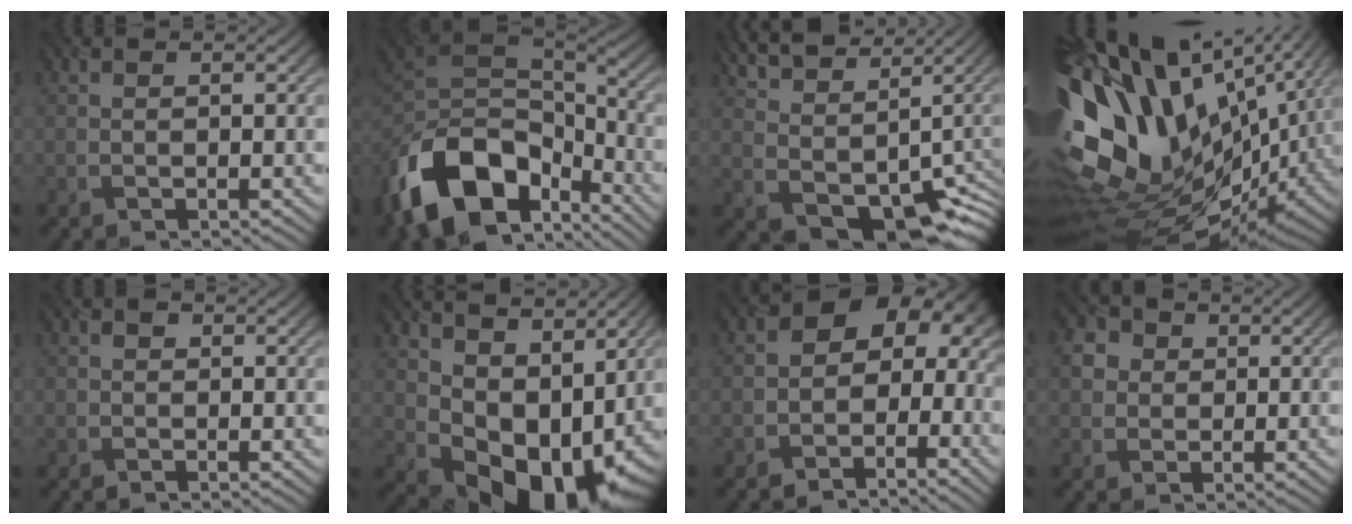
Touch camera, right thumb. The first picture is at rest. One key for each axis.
{"total": 17.4, "fx": -8.7, "fy": 10.4, "fz": 11.0, "tx": -0.277, "ty": -0.040, "tz": -0.134}
{"total": 13.2, "fx": 5.0, "fy": 8.1, "fz": 9.1, "tx": -0.176, "ty": 0.000, "tz": 0.122}
{"total": 20.6, "fx": 3.2, "fy": 13.1, "fz": 15.5, "tx": -0.354, "ty": -0.050, "tz": 0.090}
{"total": 0.8, "fx": 0.3, "fy": 0.7, "fz": 0.3, "tx": -0.003, "ty": -0.002, "tz": 0.001}
{"total": 12.5, "fx": 2.9, "fy": 8.8, "fz": 8.4, "tx": -0.148, "ty": -0.026, "tz": 0.066}
{"total": 8.6, "fx": -1.5, "fy": 6.2, "fz": 5.7, "tx": -0.064, "ty": 0.009, "tz": -0.044}
{"total": 4.7, "fx": 1.2, "fy": 4.1, "fz": 2.0, "tx": -0.073, "ty": 0.012, "tz": 0.009}